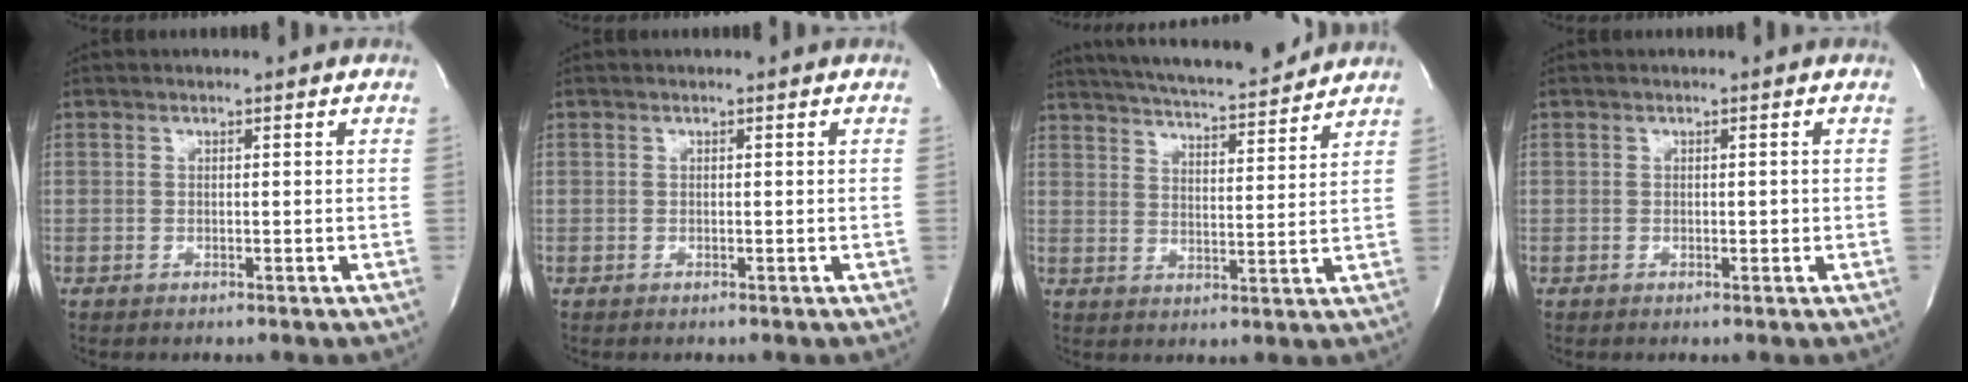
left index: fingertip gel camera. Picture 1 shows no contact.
{"total": 0.0}
{"total": 15.1, "force": [13.8, 1.5, 5.8], "torque": [-0.102, 0.005, 0.204]}
{"total": 0.6, "force": [-0.1, 0.2, 0.5], "torque": [-0.006, -0.001, -0.003]}